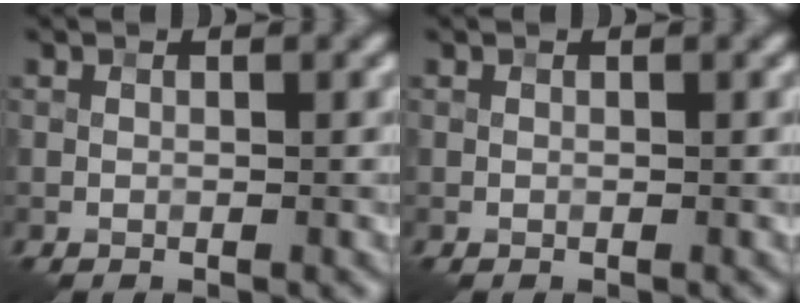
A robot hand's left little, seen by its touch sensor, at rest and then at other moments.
{"total": 0.0}